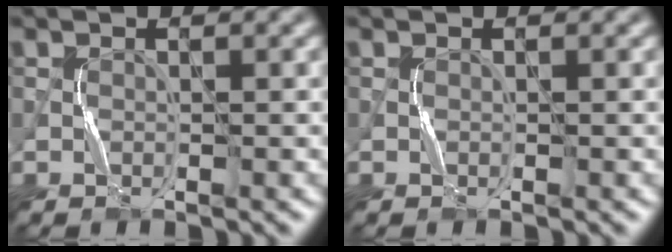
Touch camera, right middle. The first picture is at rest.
{"total": 0.0}